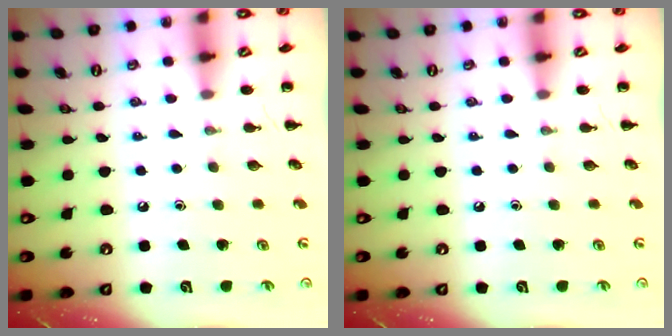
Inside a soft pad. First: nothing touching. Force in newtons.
{"total": 0.0}